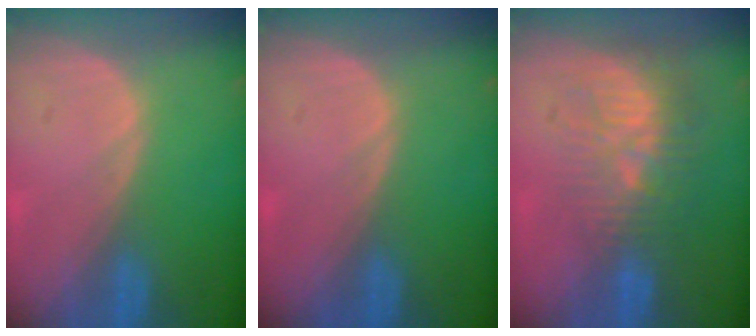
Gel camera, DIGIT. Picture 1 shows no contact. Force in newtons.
{"total": 0.0}
{"total": 10.1, "press": 8.8, "slide": 5.1}